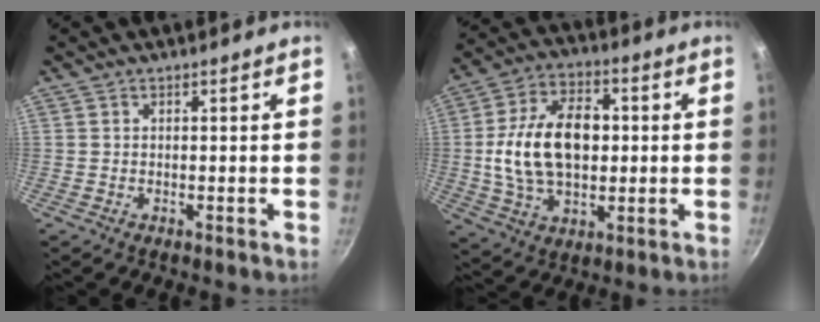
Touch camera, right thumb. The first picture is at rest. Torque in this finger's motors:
{"motor_torque": [0.64, 1.70, 1.30, -0.79, 0.45]}